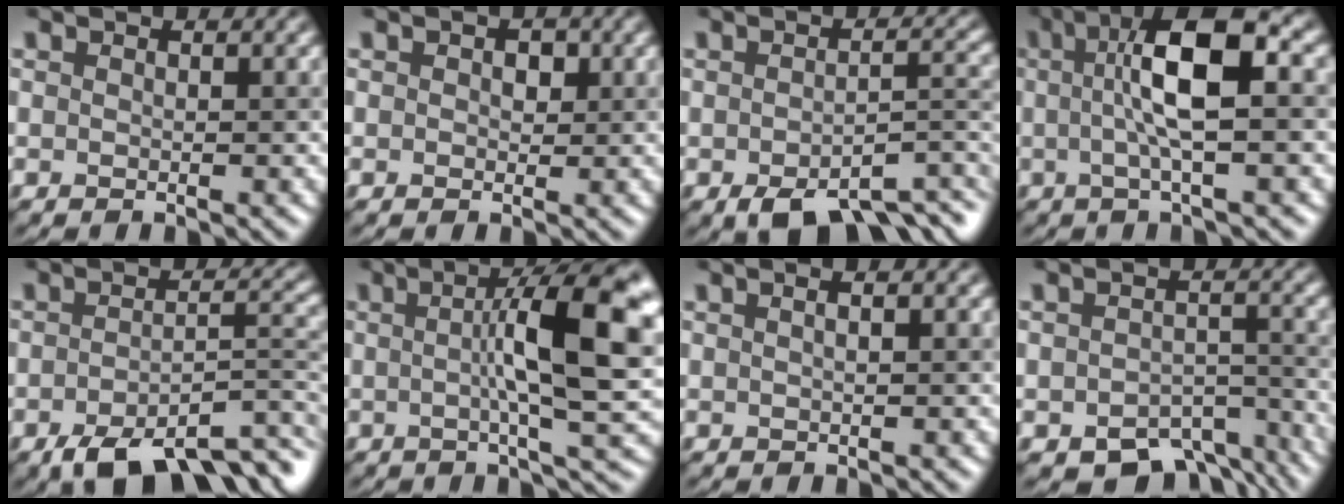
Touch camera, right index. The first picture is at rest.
{"total": 1.4, "force": [0.4, 1.0, 0.8], "torque": [-0.008, 0.003, 0.003]}
{"total": 7.6, "force": [-4.6, 3.2, 5.1], "torque": [-0.073, -0.010, -0.066]}
{"total": 7.6, "force": [1.0, 1.7, 7.3], "torque": [-0.116, 0.022, 0.008]}
{"total": 9.7, "force": [-5.6, 3.8, 6.9], "torque": [-0.102, -0.011, -0.086]}
{"total": 11.1, "force": [1.3, 2.2, 10.8], "torque": [-0.137, 0.015, 0.015]}
{"total": 1.3, "force": [0.4, 0.4, 1.2], "torque": [-0.011, -0.004, -0.001]}
{"total": 6.6, "force": [-4.7, 3.3, 3.1], "torque": [-0.036, -0.018, -0.064]}